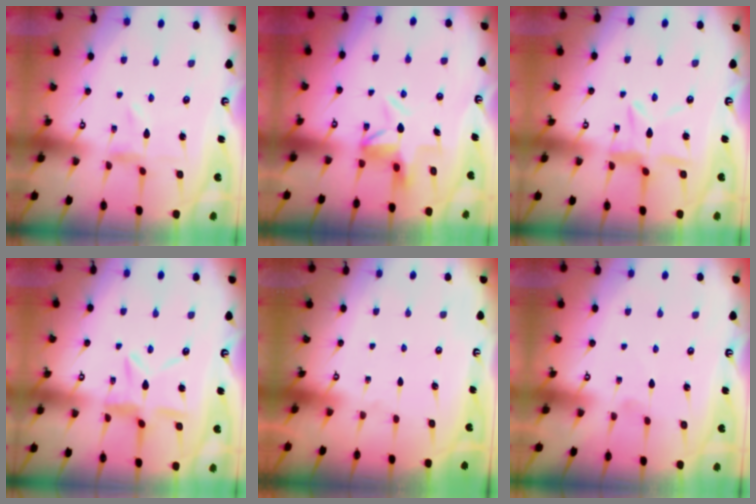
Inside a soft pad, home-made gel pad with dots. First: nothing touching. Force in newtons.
{"total": 6.3, "press": 6.3, "slide": 0.4}
{"total": 8.9, "press": 8.9, "slide": 0.6}
{"total": 10.0, "press": 10.0, "slide": 1.0}
{"total": 0.0}
{"total": 0.0}